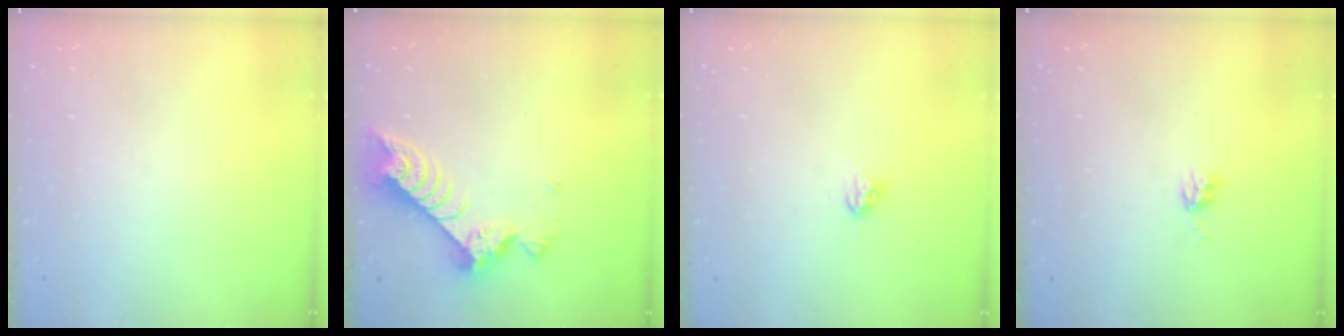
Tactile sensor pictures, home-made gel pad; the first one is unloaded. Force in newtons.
{"total": 7.4, "press": 7.3, "slide": 1.0}
{"total": 3.7, "press": 3.6, "slide": 0.5}
{"total": 4.2, "press": 4.1, "slide": 0.6}